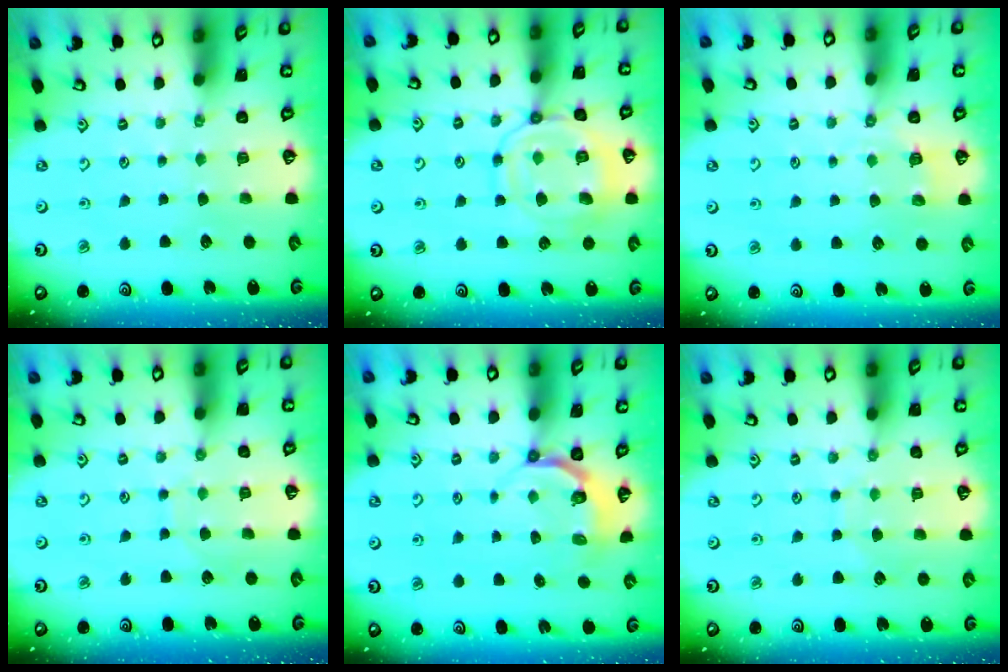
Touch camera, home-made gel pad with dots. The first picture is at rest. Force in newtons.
{"total": 14.4, "press": 14.4, "slide": 1.4}
{"total": 3.5, "press": 3.1, "slide": 1.8}
{"total": 6.4, "press": 6.4, "slide": 0.2}
{"total": 4.5, "press": 3.7, "slide": 2.6}
{"total": 6.3, "press": 6.3, "slide": 0.5}